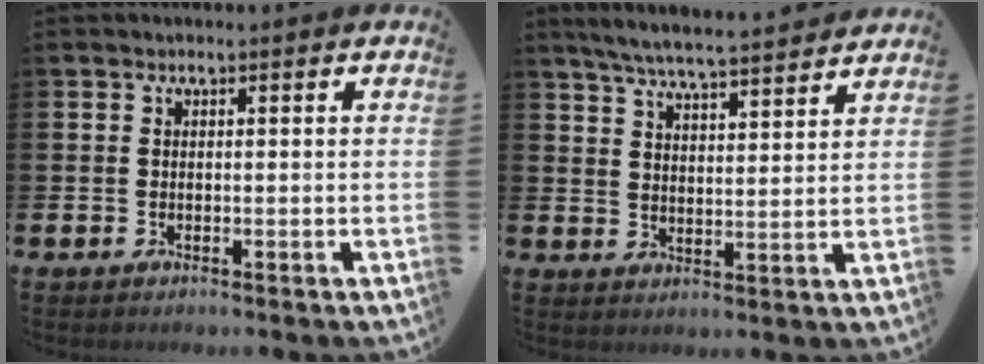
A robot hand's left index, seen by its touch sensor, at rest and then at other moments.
{"total": 6.1, "force": [5.8, 0.0, 1.7], "torque": [-0.048, -0.036, 0.100]}